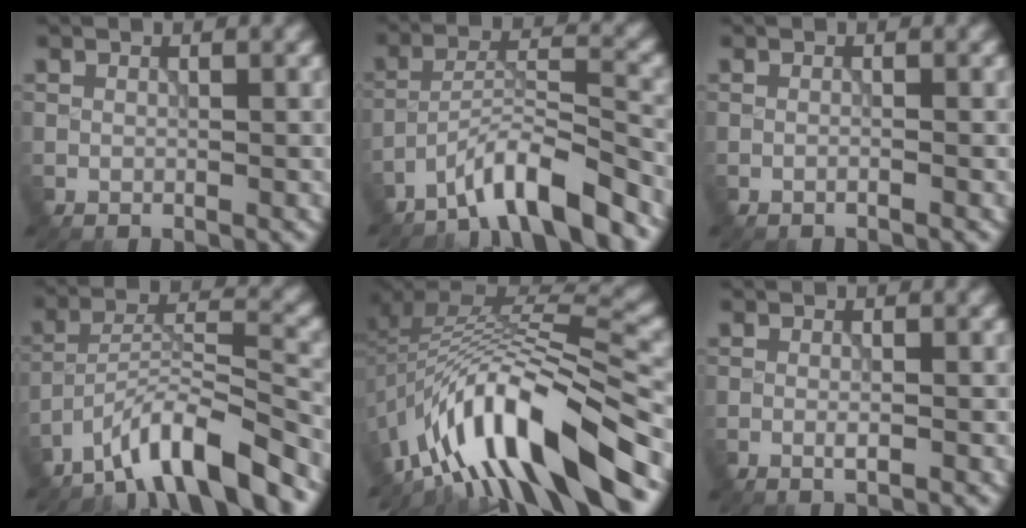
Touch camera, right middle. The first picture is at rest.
{"total": 6.7, "force": [-5.3, 0.8, 3.9], "torque": [-0.060, 0.010, -0.097]}
{"total": 0.6, "force": [-0.4, 0.2, 0.5], "torque": [-0.006, -0.004, -0.016]}
{"total": 8.6, "force": [-6.8, 1.5, 5.0], "torque": [-0.077, 0.008, -0.126]}
{"total": 13.6, "force": [-7.9, 3.9, 10.3], "torque": [-0.174, 0.020, -0.125]}
{"total": 0.8, "force": [-0.2, 0.1, 0.7], "torque": [-0.014, -0.003, -0.006]}